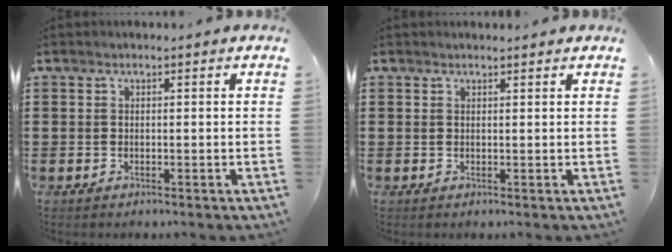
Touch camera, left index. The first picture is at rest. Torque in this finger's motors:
{"motor_torque": [0.39, -0.05, 0.03, 0.02]}